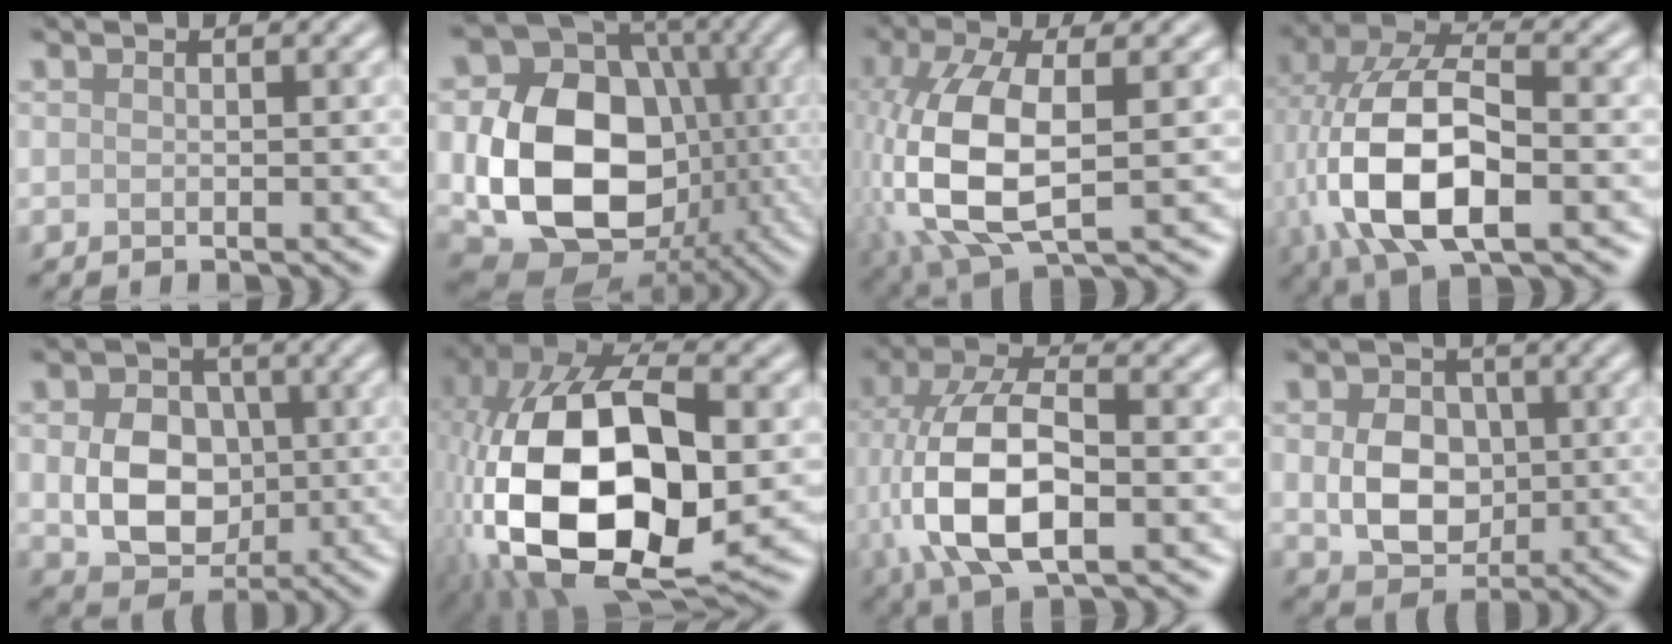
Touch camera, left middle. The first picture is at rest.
{"total": 14.7, "force": [-1.9, 11.4, 9.1], "torque": [-0.159, -0.026, -0.033]}
{"total": 9.8, "force": [-0.4, 5.1, 8.4], "torque": [-0.203, -0.010, -0.004]}
{"total": 11.0, "force": [-1.7, 5.4, 9.5], "torque": [-0.196, 0.006, -0.033]}
{"total": 6.9, "force": [-0.2, 5.5, 4.2], "torque": [-0.078, -0.003, -0.002]}
{"total": 18.4, "force": [-2.2, 10.7, 14.8], "torque": [-0.303, -0.015, -0.029]}
{"total": 9.9, "force": [-1.2, 5.0, 8.5], "torque": [-0.178, 0.007, -0.025]}
{"total": 5.8, "force": [0.0, 4.5, 3.6], "torque": [-0.068, 0.001, 0.003]}